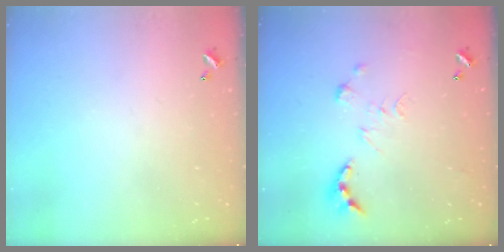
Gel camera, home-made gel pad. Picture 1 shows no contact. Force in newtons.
{"total": 0.0}